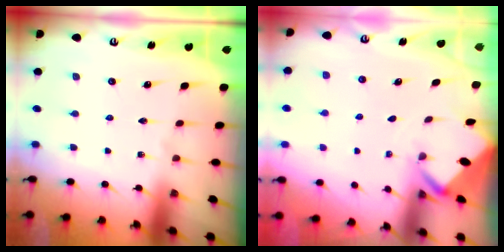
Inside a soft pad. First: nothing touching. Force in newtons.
{"total": 2.2, "press": 2.2, "slide": 0.1}